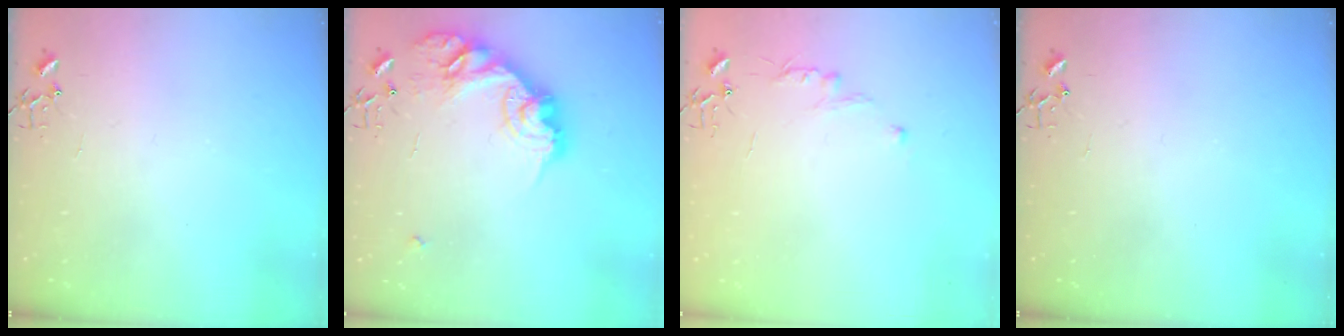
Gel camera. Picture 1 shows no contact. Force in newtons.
{"total": 18.3, "press": 18.3, "slide": 1.0}
{"total": 5.5, "press": 5.5, "slide": 0.6}
{"total": 0.0}